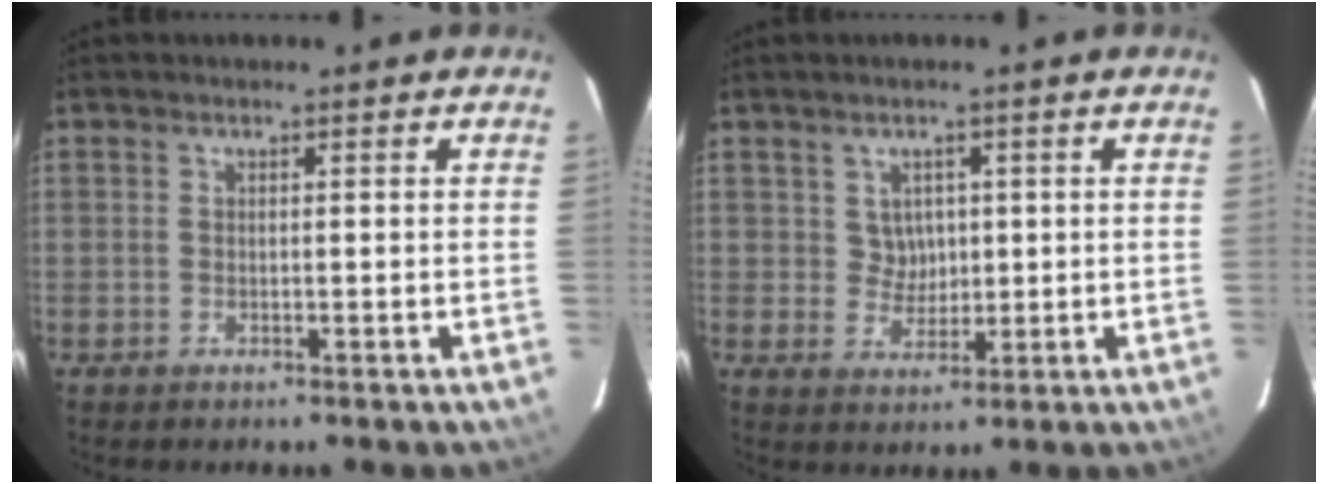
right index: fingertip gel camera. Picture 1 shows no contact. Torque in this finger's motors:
{"motor_torque": [-0.06, 0.02, -0.04, -0.01]}